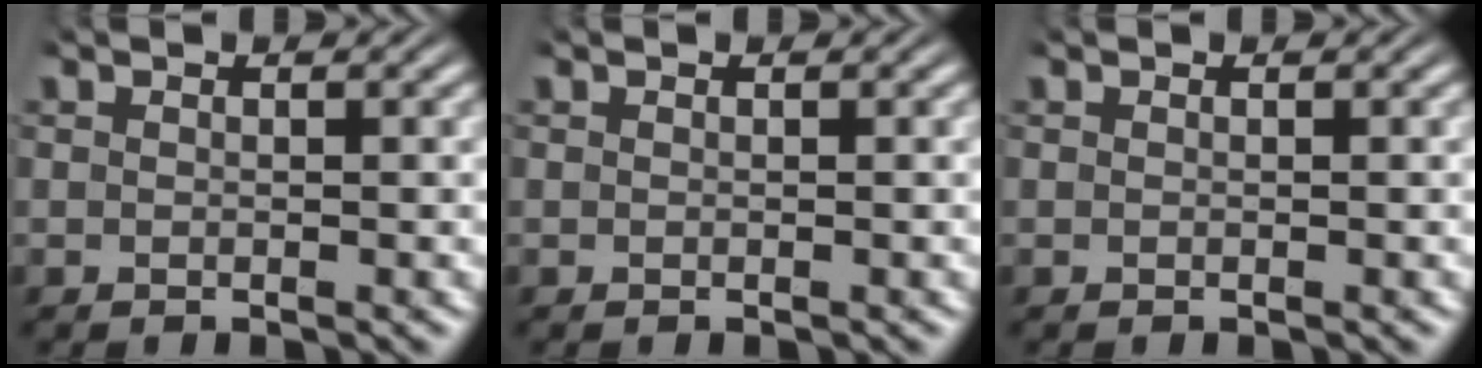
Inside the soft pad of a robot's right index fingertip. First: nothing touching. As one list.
[{"total": 0.0}, {"total": 0.0}]